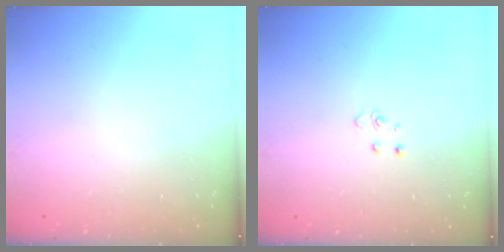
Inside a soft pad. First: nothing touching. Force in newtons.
{"total": 2.6, "press": 2.6, "slide": 0.3}